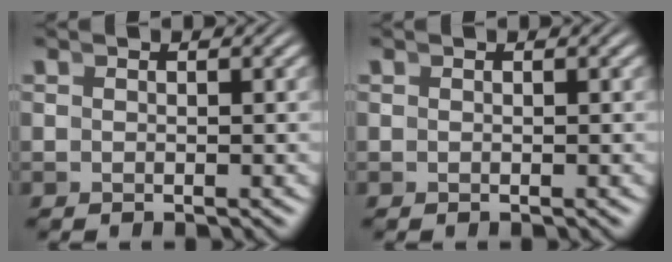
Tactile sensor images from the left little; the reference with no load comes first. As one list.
[{"total": 0.0}]